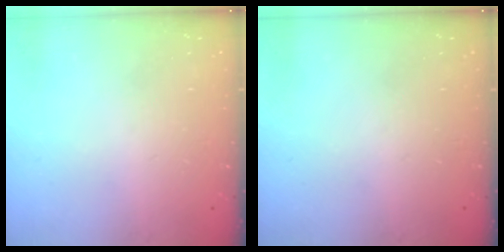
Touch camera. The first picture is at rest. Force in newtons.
{"total": 0.0}